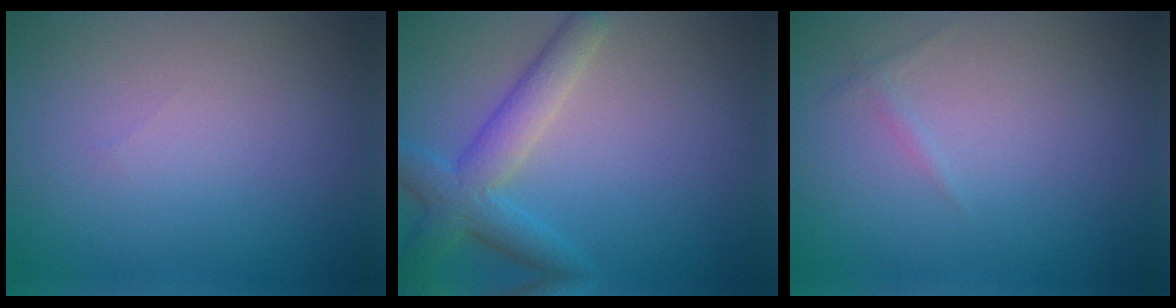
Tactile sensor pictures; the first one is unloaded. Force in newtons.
{"total": 4.3, "press": 4.3, "slide": 0.3}
{"total": 0.5, "press": 0.5, "slide": 0.1}